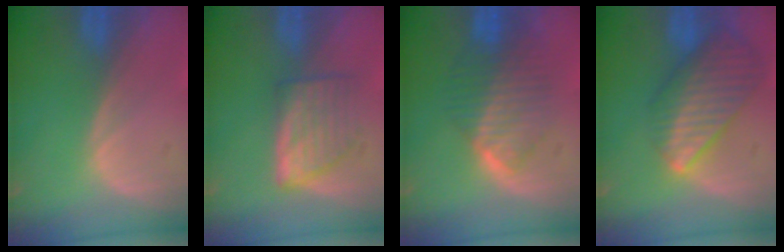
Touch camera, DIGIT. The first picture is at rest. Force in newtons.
{"total": 5.9, "press": 5.4, "slide": 2.4}
{"total": 6.5, "press": 6.5, "slide": 0.6}
{"total": 9.2, "press": 8.0, "slide": 4.5}